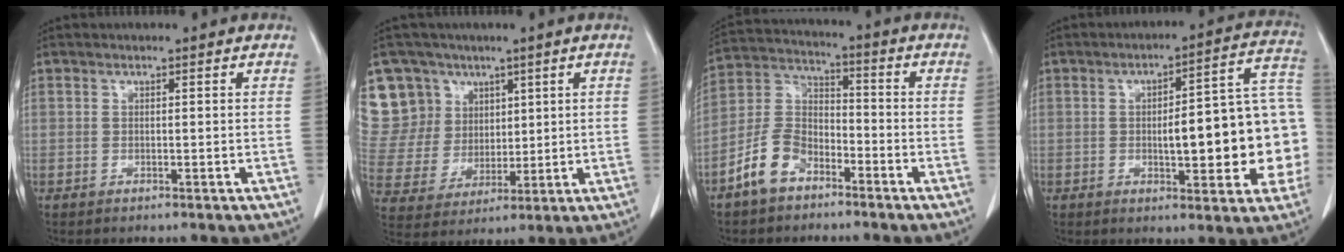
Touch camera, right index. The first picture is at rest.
{"total": 14.4, "force": [7.8, 11.9, 1.8], "torque": [-0.068, 0.054, 0.172]}
{"total": 8.8, "force": [-5.5, 5.1, 4.5], "torque": [-0.110, 0.015, -0.111]}
{"total": 17.0, "force": [-1.6, 4.3, 16.4], "torque": [-0.174, 0.042, -0.013]}